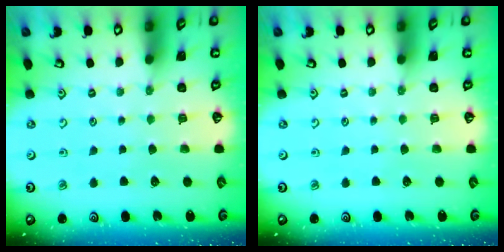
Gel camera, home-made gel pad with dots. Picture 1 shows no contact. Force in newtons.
{"total": 0.0}